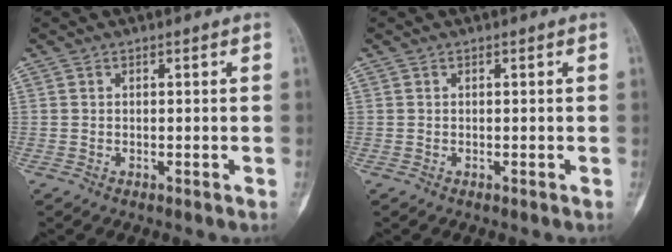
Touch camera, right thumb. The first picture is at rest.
{"total": 0.0}